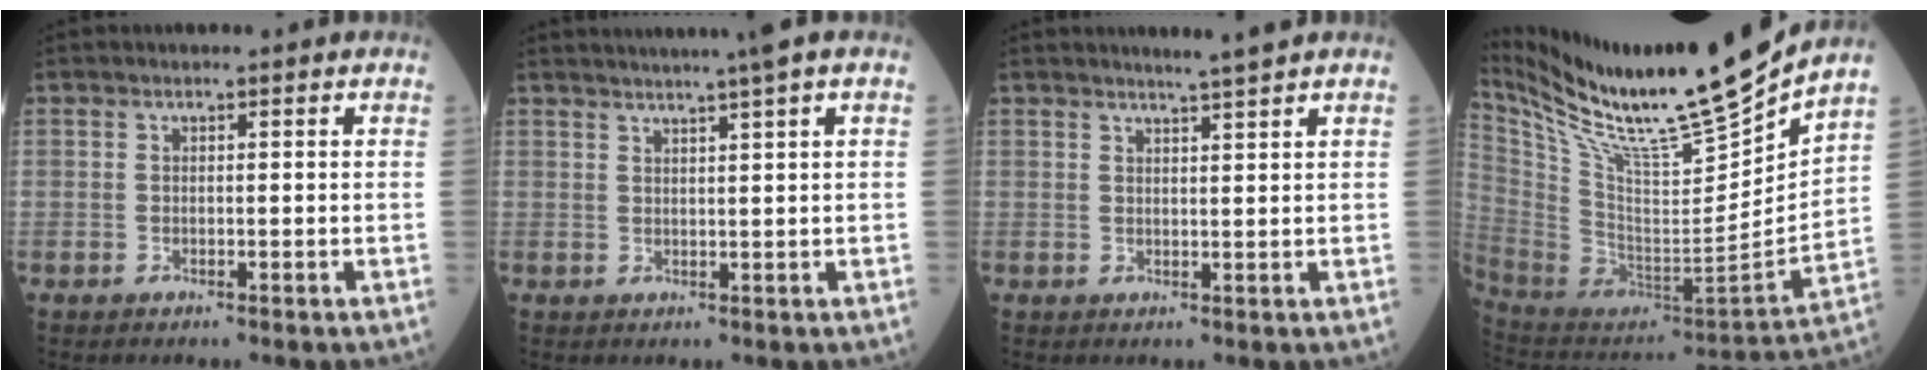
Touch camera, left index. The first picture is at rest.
{"total": 6.6, "force": [5.1, -1.2, 3.9], "torque": [-0.059, 0.014, 0.067]}
{"total": 2.7, "force": [2.4, -0.9, 0.9], "torque": [-0.017, -0.006, 0.040]}
{"total": 26.0, "force": [21.2, 0.0, 15.0], "torque": [-0.268, -0.051, 0.367]}